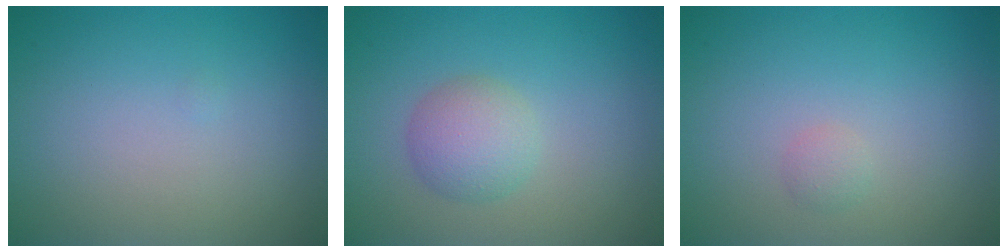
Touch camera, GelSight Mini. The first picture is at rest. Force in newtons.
{"total": 3.0, "press": 3.0, "slide": 0.1}
{"total": 0.8, "press": 0.8, "slide": 0.0}